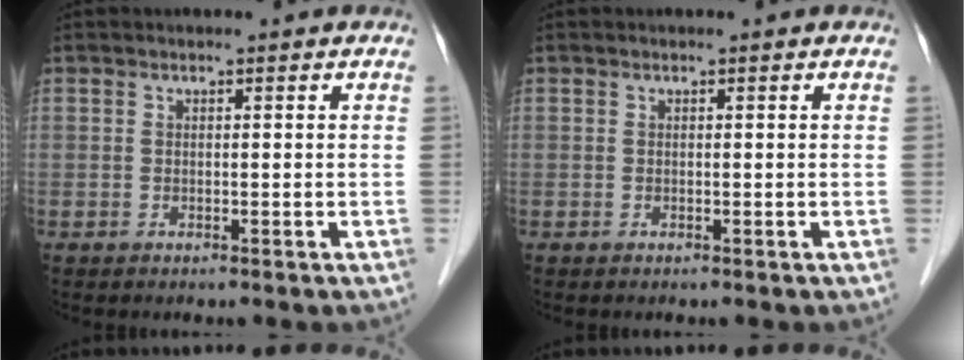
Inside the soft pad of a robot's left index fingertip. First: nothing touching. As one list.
[{"total": 0.0}]